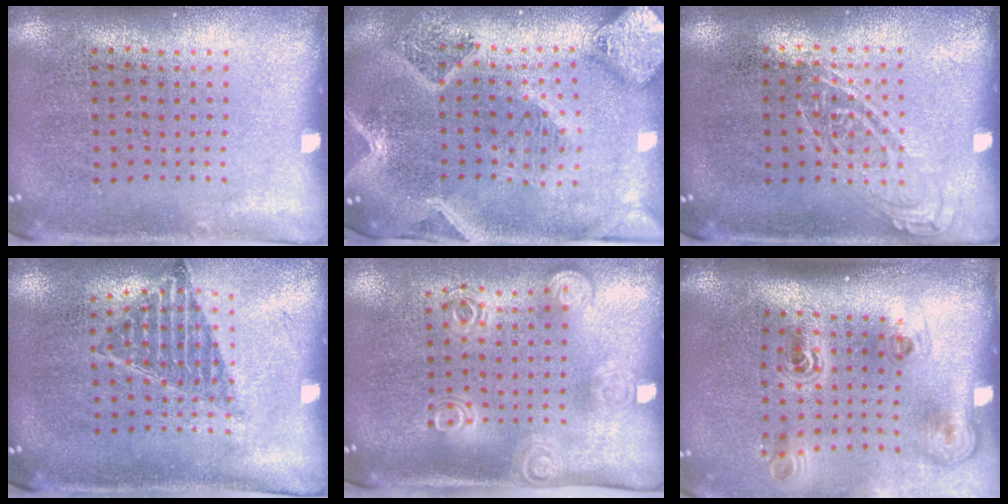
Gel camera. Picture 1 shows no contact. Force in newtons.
{"total": 3.4, "press": 2.8, "slide": 1.9}
{"total": 1.1, "press": 1.0, "slide": 0.3}
{"total": 0.9, "press": 0.9, "slide": 0.0}
{"total": 1.9, "press": 1.3, "slide": 1.3}
{"total": 2.3, "press": 1.5, "slide": 1.7}